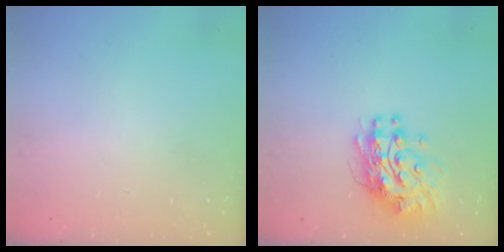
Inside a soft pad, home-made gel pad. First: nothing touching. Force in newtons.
{"total": 11.2, "press": 11.2, "slide": 0.9}